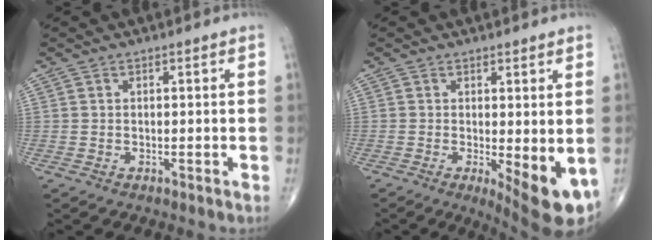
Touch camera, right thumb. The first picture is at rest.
{"total": 9.2, "force": [-1.5, 2.9, 8.6], "torque": [-0.112, -0.021, -0.012]}